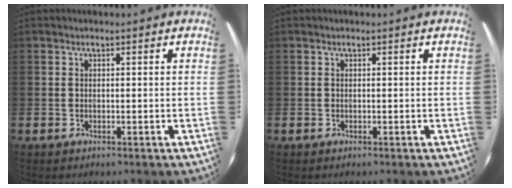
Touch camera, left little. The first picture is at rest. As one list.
[{"total": 0.0}]